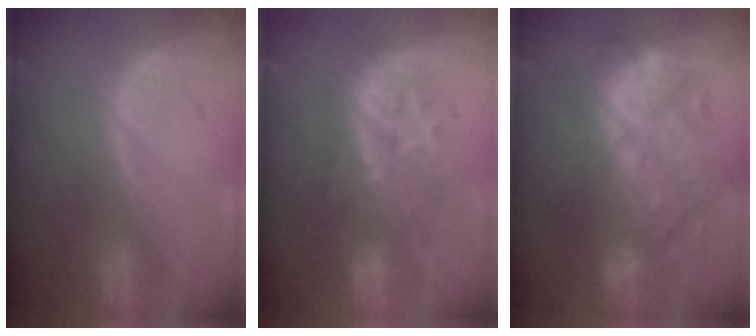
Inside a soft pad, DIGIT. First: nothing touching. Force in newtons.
{"total": 8.2, "press": 8.1, "slide": 0.8}
{"total": 10.6, "press": 10.6, "slide": 1.2}